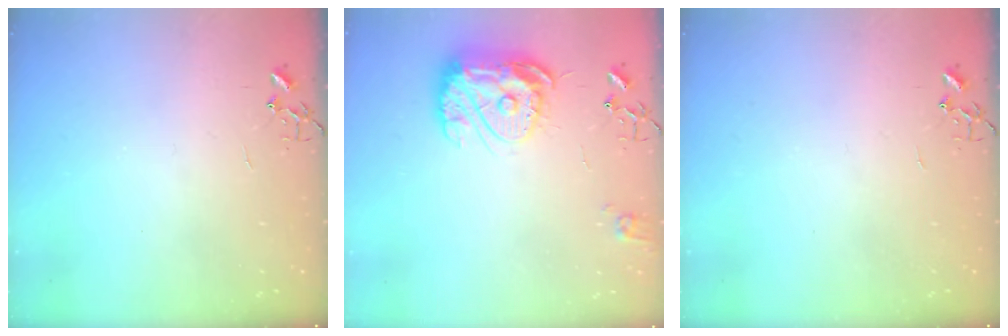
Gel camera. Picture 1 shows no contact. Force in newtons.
{"total": 15.9, "press": 15.8, "slide": 1.5}
{"total": 0.0}